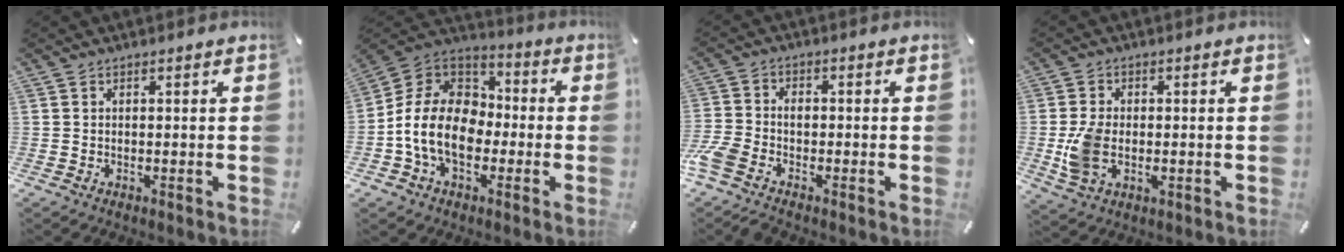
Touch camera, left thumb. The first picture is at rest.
{"total": 15.3, "force": [-4.3, 11.5, 9.1], "torque": [-0.213, 0.030, -0.079]}
{"total": 5.6, "force": [-2.8, 3.6, 3.3], "torque": [-0.088, 0.004, -0.056]}
{"total": 7.2, "force": [-0.9, 4.8, 5.3], "torque": [-0.123, -0.004, -0.015]}